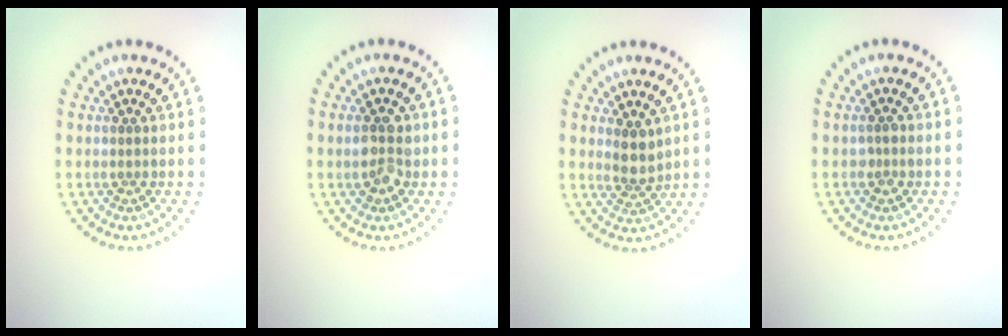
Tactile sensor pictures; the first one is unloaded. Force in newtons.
{"total": 2.6, "press": 2.6, "slide": 0.0}
{"total": 2.3, "press": 2.0, "slide": 1.1}
{"total": 0.7, "press": 0.6, "slide": 0.1}